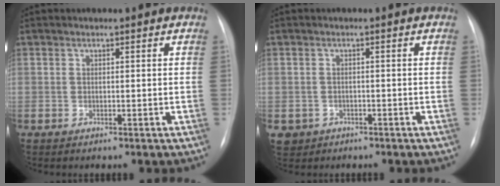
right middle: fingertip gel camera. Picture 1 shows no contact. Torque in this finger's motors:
{"motor_torque": [0.34, -0.31, 0.11, 0.02]}